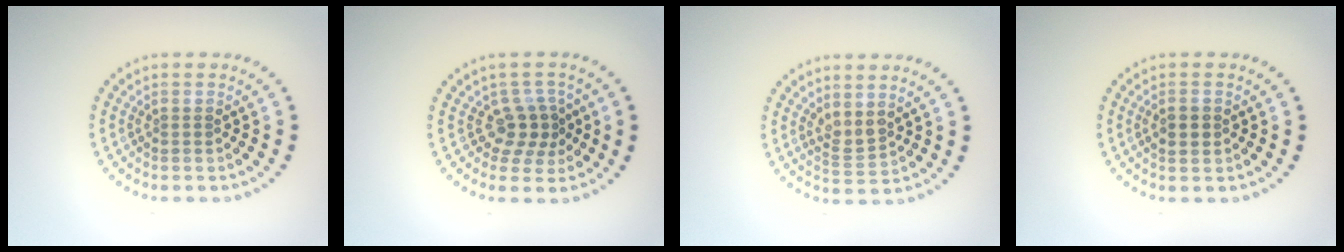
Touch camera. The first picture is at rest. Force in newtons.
{"total": 2.7, "press": 2.1, "slide": 1.7}
{"total": 1.7, "press": 1.4, "slide": 0.9}
{"total": 1.6, "press": 1.6, "slide": 0.1}